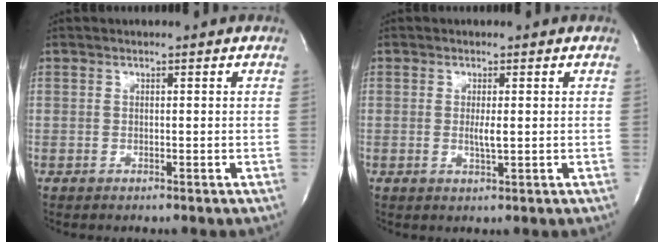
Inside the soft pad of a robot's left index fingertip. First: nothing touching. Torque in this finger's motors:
{"motor_torque": [0.30, 0.07, 0.02, 0.01]}